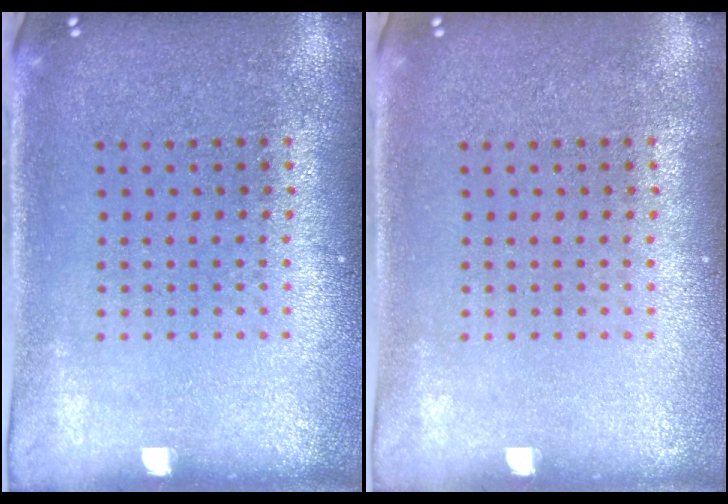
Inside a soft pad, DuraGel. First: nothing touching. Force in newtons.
{"total": 0.0}